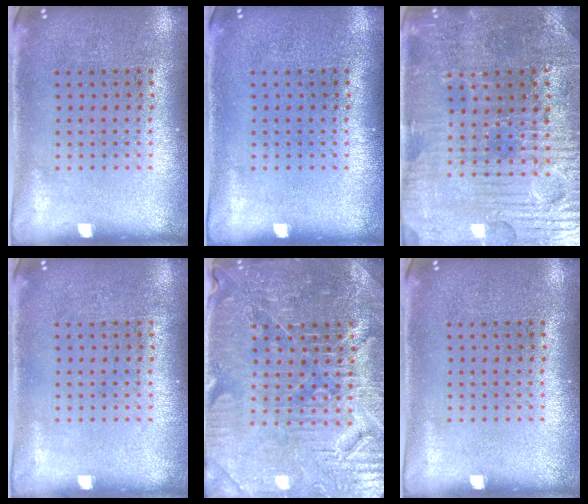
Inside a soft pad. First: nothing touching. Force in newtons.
{"total": 0.0}
{"total": 3.7, "press": 3.7, "slide": 0.5}
{"total": 0.0}
{"total": 4.5, "press": 4.4, "slide": 1.2}
{"total": 0.0}